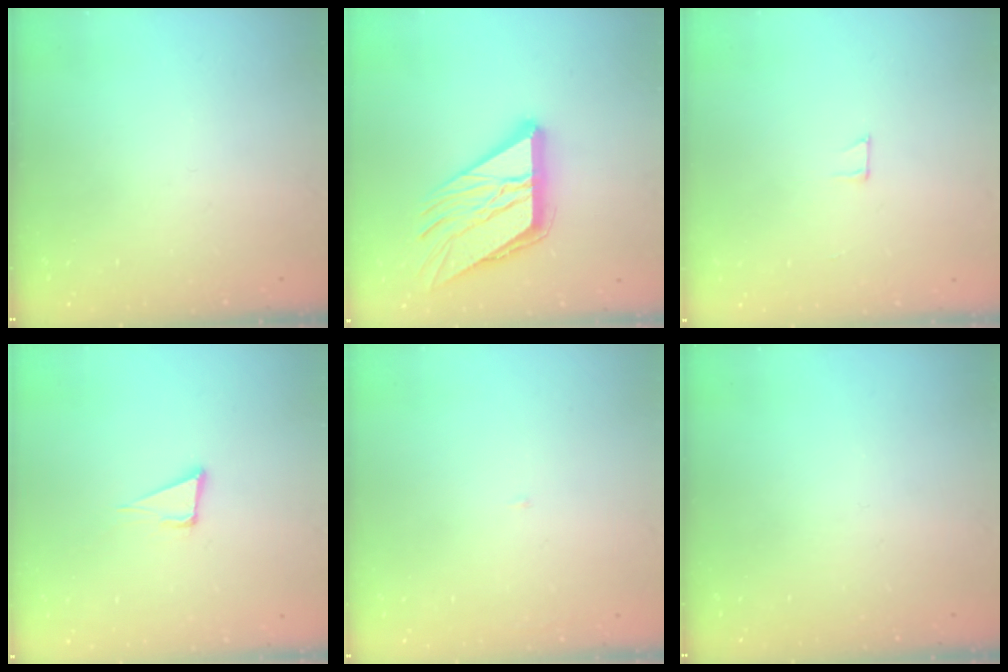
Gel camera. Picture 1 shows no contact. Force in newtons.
{"total": 18.0, "press": 17.9, "slide": 2.5}
{"total": 4.3, "press": 4.3, "slide": 0.4}
{"total": 5.7, "press": 4.6, "slide": 3.2}
{"total": 2.0, "press": 2.0, "slide": 0.2}
{"total": 0.0}